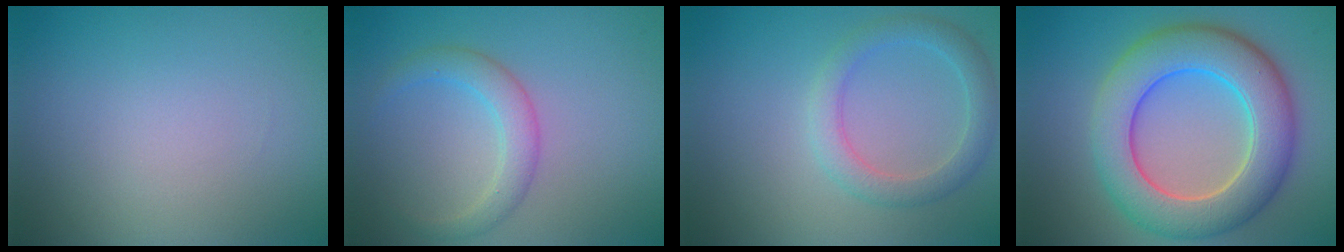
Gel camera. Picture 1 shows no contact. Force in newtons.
{"total": 2.0, "press": 2.0, "slide": 0.2}
{"total": 2.9, "press": 2.9, "slide": 0.1}
{"total": 9.2, "press": 9.1, "slide": 0.6}